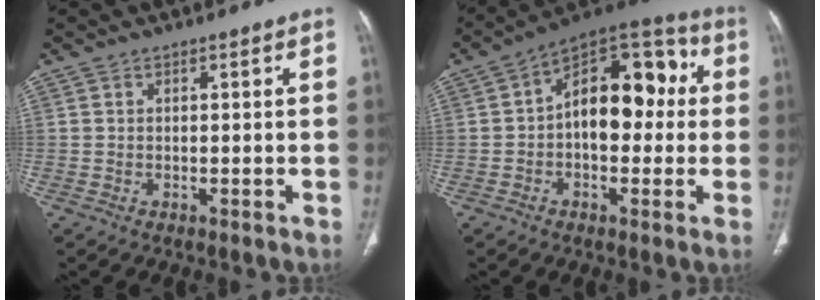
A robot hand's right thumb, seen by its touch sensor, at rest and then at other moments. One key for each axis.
{"total": 16.1, "fx": 1.0, "fy": 9.7, "fz": 12.8, "tx": -0.143, "ty": 0.046, "tz": 0.002}